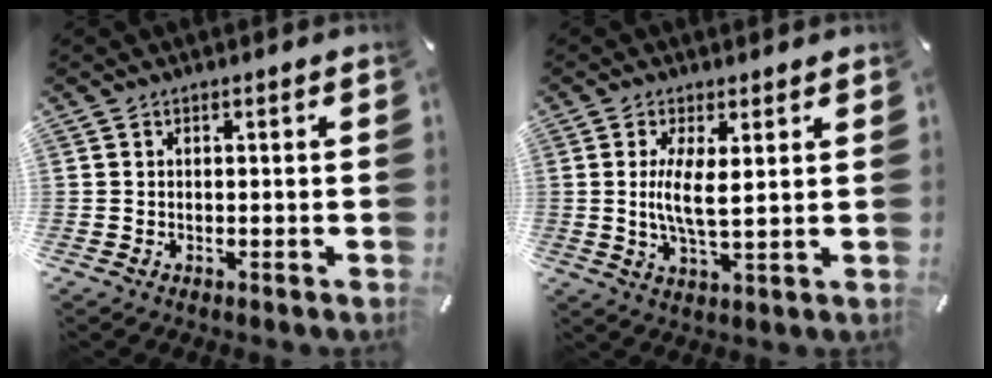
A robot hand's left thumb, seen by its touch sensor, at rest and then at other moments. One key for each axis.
{"total": 6.9, "fx": 1.4, "fy": 2.0, "fz": 6.4, "tx": -0.133, "ty": -0.010, "tz": 0.019}